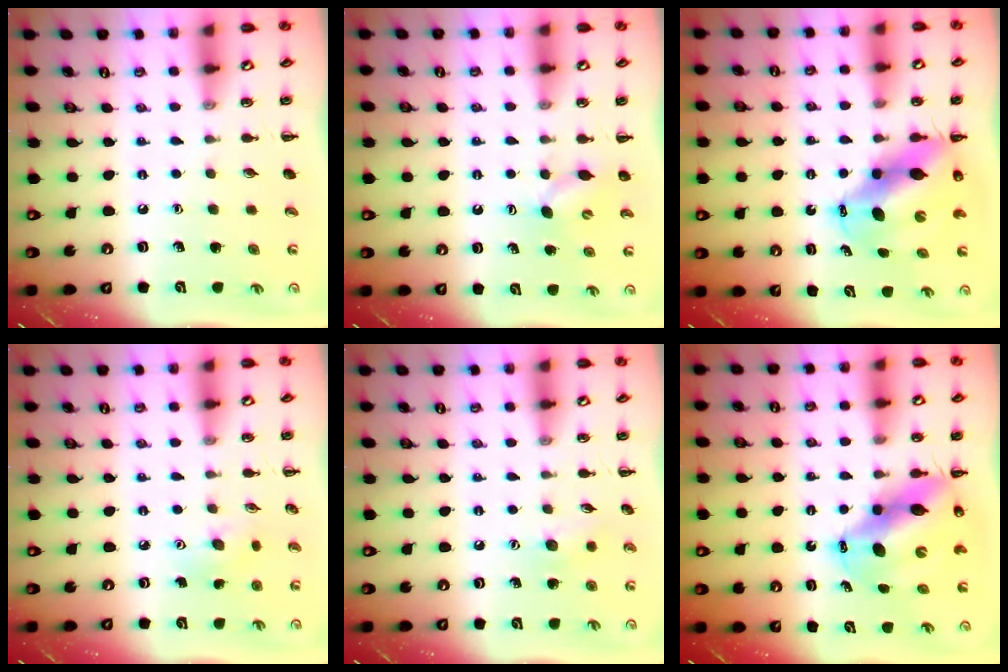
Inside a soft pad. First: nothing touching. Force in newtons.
{"total": 5.1, "press": 4.9, "slide": 1.4}
{"total": 10.5, "press": 10.2, "slide": 2.6}
{"total": 4.8, "press": 4.6, "slide": 1.1}
{"total": 6.0, "press": 5.8, "slide": 1.2}
{"total": 12.6, "press": 12.1, "slide": 3.2}